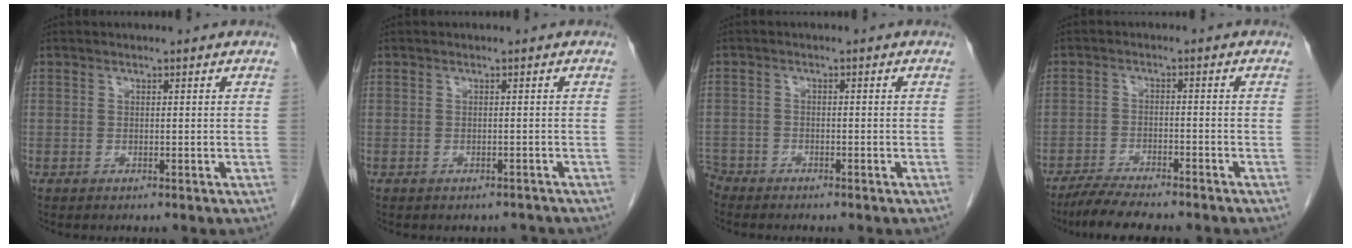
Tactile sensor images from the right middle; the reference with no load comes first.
{"total": 1.6, "force": [-1.5, 0.8, 0.0], "torque": [0.000, 0.002, -0.021]}
{"total": 3.6, "force": [-3.3, 1.4, 0.2], "torque": [-0.004, -0.003, -0.063]}
{"total": 8.4, "force": [-7.3, 1.0, 4.1], "torque": [-0.066, -0.017, -0.117]}